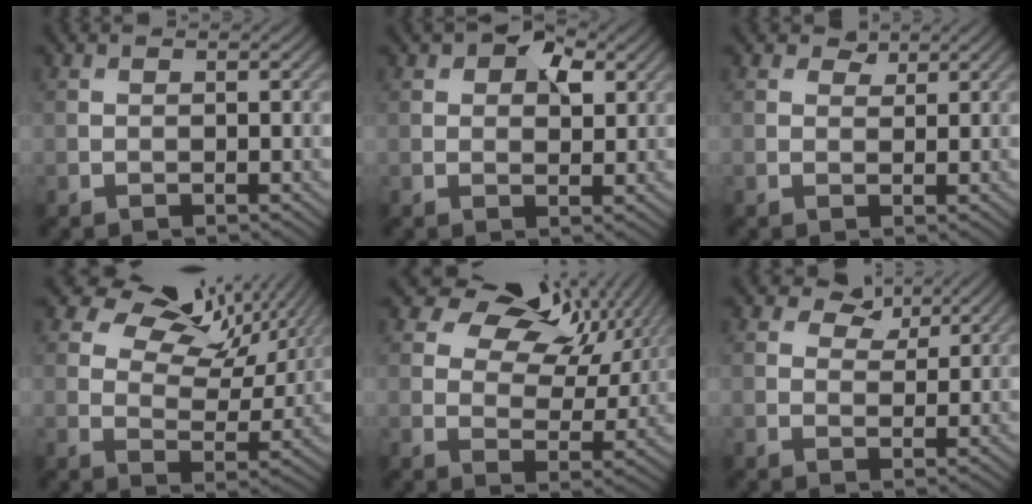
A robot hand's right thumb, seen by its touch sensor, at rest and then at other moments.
{"total": 5.3, "force": [2.5, 3.0, 3.6], "torque": [-0.048, 0.003, 0.035]}
{"total": 1.6, "force": [1.2, 0.9, 0.5], "torque": [-0.008, -0.003, 0.020]}
{"total": 11.7, "force": [7.0, 6.7, 6.6], "torque": [-0.109, 0.005, 0.098]}
{"total": 11.7, "force": [6.5, 7.0, 6.7], "torque": [-0.116, 0.009, 0.099]}
{"total": 3.9, "force": [2.7, 2.1, 1.9], "torque": [-0.032, -0.002, 0.044]}